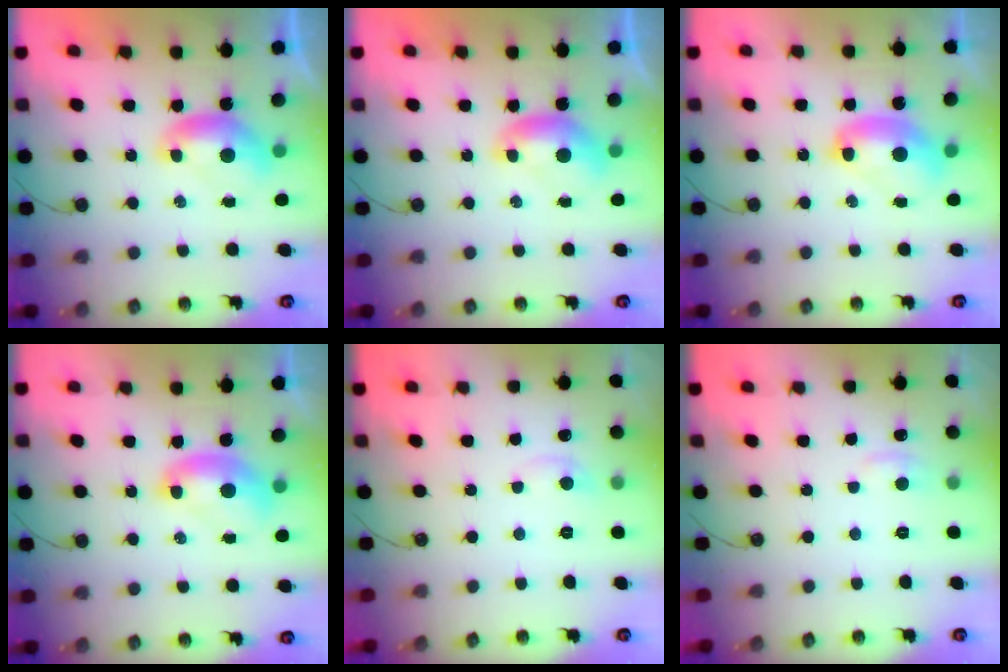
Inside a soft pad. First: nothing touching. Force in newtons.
{"total": 0.0}
{"total": 3.1, "press": 3.1, "slide": 0.0}
{"total": 2.2, "press": 2.2, "slide": 0.3}
{"total": 0.6, "press": 0.0, "slide": 0.6}
{"total": 1.5, "press": 1.4, "slide": 0.7}